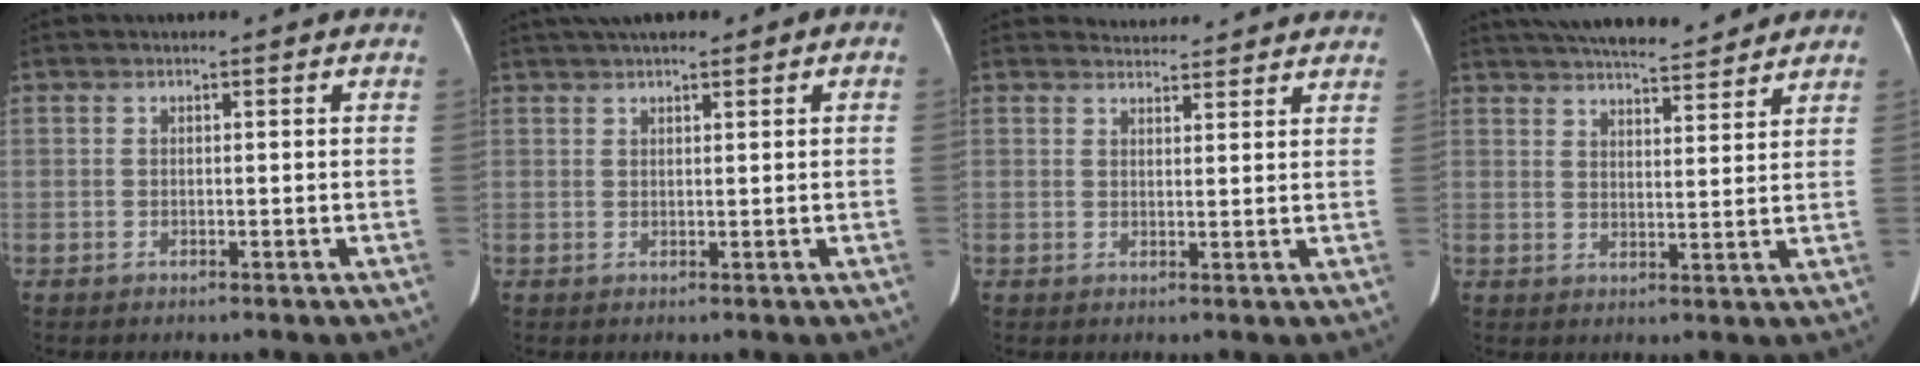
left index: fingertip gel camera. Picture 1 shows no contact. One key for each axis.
{"total": 6.0, "fx": 3.6, "fy": 1.7, "fz": 4.5, "tx": -0.078, "ty": 0.028, "tz": 0.054}
{"total": 5.7, "fx": 5.6, "fy": 1.0, "fz": 0.6, "tx": -0.008, "ty": 0.018, "tz": 0.060}
{"total": 15.4, "fx": 13.6, "fy": 2.7, "fz": 6.6, "tx": -0.112, "ty": 0.021, "tz": 0.197}